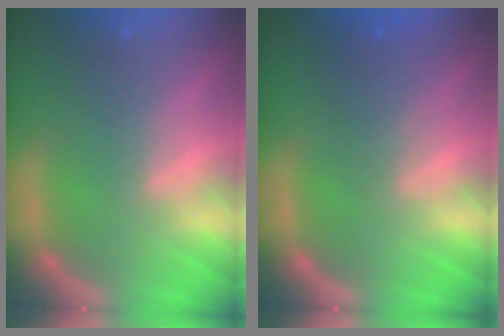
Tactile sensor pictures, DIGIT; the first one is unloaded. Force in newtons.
{"total": 2.5}